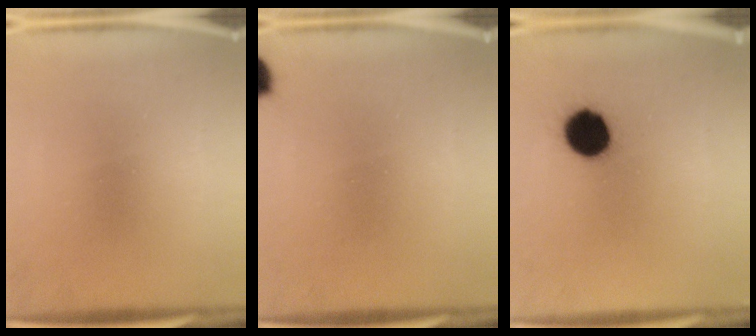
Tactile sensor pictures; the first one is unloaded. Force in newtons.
{"total": 5.8}
{"total": 10.3}